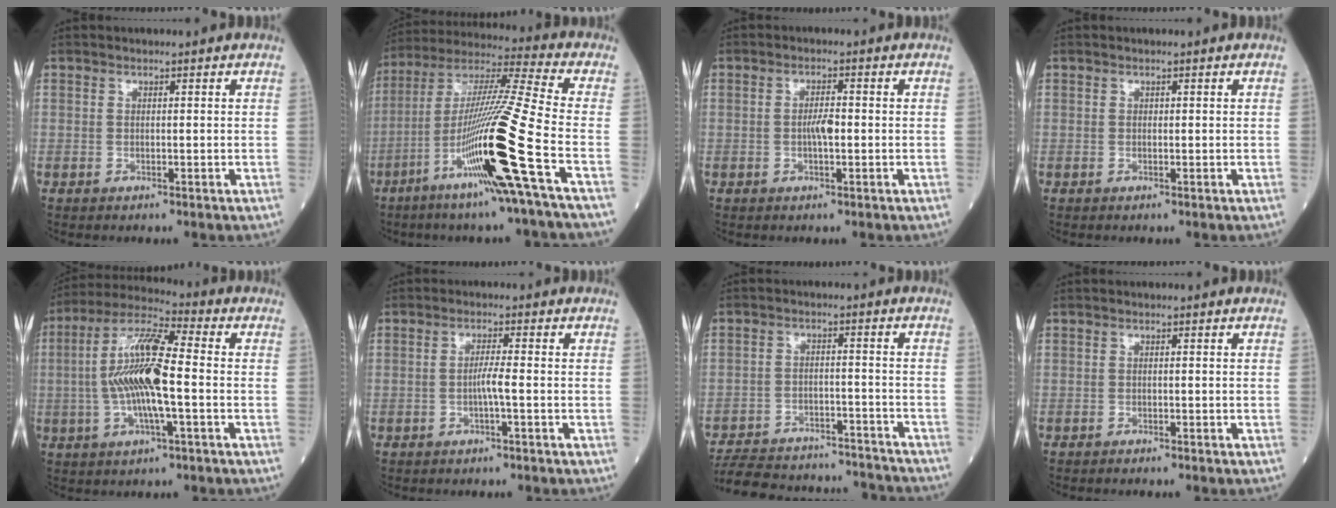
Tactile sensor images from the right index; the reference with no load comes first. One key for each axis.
{"total": 19.8, "fx": -7.4, "fy": -2.0, "fz": 18.3, "tx": -0.367, "ty": -0.030, "tz": -0.149}
{"total": 2.6, "fx": -0.3, "fy": 0.6, "fz": 2.5, "tx": -0.047, "ty": 0.003, "tz": -0.006}
{"total": 0.0}
{"total": 13.0, "fx": -1.1, "fy": 2.1, "fz": 12.8, "tx": -0.257, "ty": 0.009, "tz": -0.025}
{"total": 2.2, "fx": -0.7, "fy": -0.3, "fz": 2.0, "tx": -0.037, "ty": 0.001, "tz": -0.014}
{"total": 20.0, "fx": -18.8, "fy": 4.3, "fz": 5.4, "tx": -0.116, "ty": 0.001, "tz": -0.259}
{"total": 1.6, "fx": -1.4, "fy": 0.0, "fz": 0.7, "tx": -0.011, "ty": -0.001, "tz": -0.016}